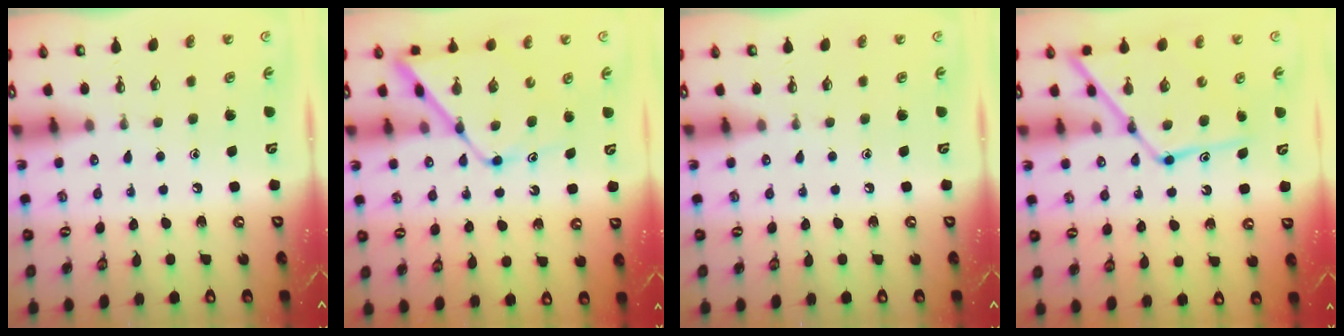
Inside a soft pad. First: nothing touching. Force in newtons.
{"total": 11.4, "press": 11.4, "slide": 0.8}
{"total": 0.0}
{"total": 14.7, "press": 14.6, "slide": 1.3}